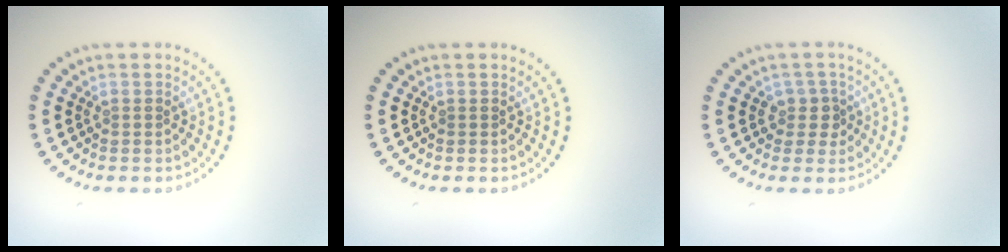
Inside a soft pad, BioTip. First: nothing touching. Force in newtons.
{"total": 0.0}
{"total": 1.9, "press": 1.5, "slide": 1.1}